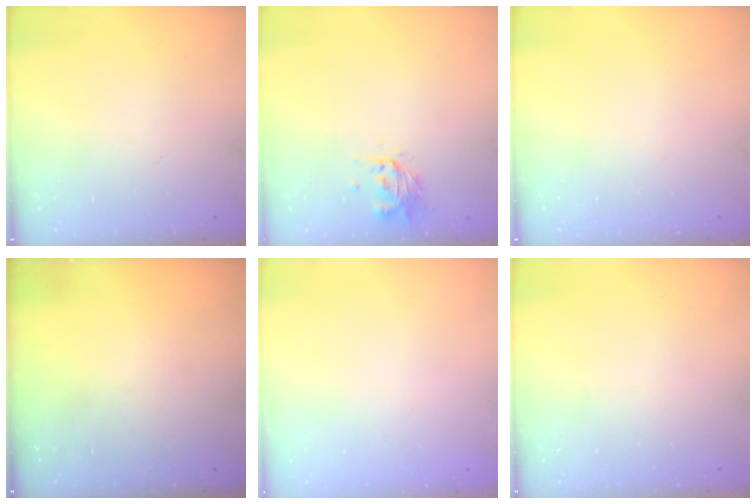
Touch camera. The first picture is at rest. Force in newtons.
{"total": 0.7, "press": 0.7, "slide": 0.3}
{"total": 0.0}
{"total": 0.0}
{"total": 1.9, "press": 1.9, "slide": 0.2}
{"total": 0.0}